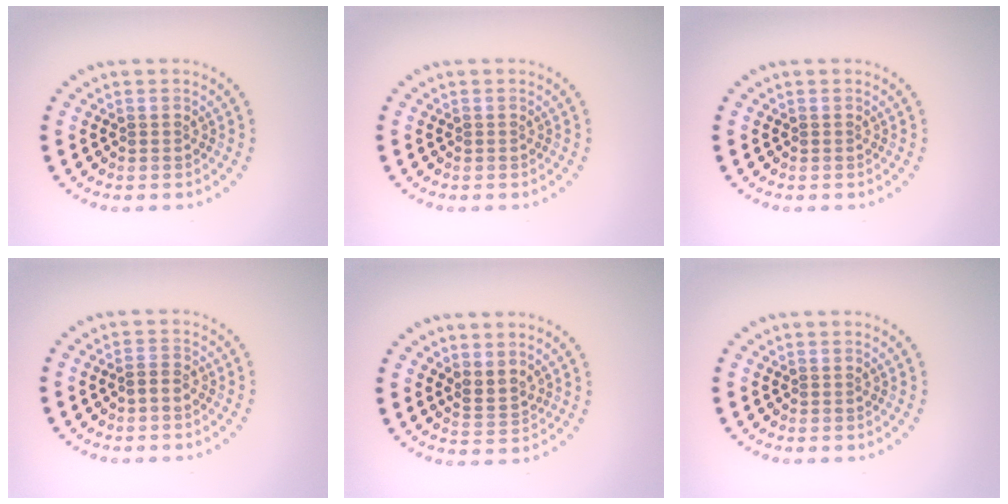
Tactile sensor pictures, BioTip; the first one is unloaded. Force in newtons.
{"total": 0.0}
{"total": 0.0}
{"total": 1.1, "press": 0.9, "slide": 0.5}
{"total": 2.0, "press": 1.5, "slide": 1.4}
{"total": 0.0}